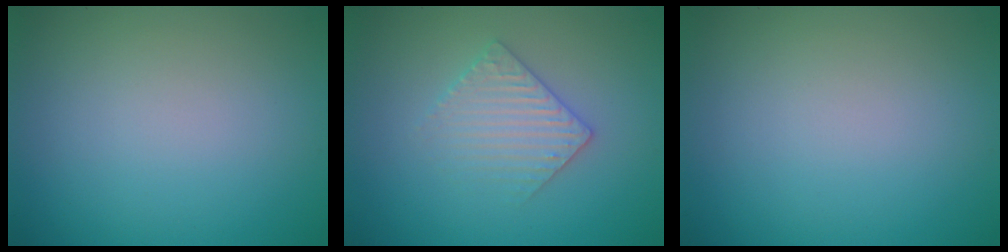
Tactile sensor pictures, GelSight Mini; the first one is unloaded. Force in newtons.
{"total": 3.0, "press": 2.9, "slide": 0.6}
{"total": 0.0}